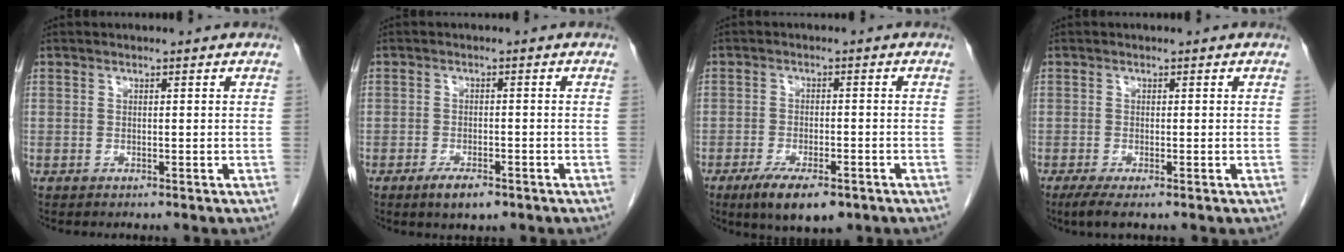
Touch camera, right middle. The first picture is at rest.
{"total": 3.6, "force": [-2.3, 1.2, 2.5], "torque": [-0.050, -0.003, -0.034]}
{"total": 7.7, "force": [-4.9, 2.5, 5.4], "torque": [-0.088, -0.012, -0.075]}
{"total": 2.5, "force": [-1.5, 0.3, 2.0], "torque": [-0.042, -0.010, -0.028]}